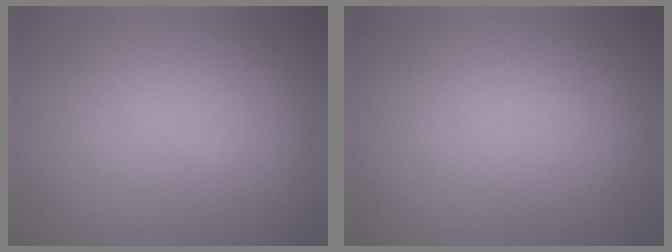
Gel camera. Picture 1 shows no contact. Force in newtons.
{"total": 0.0}